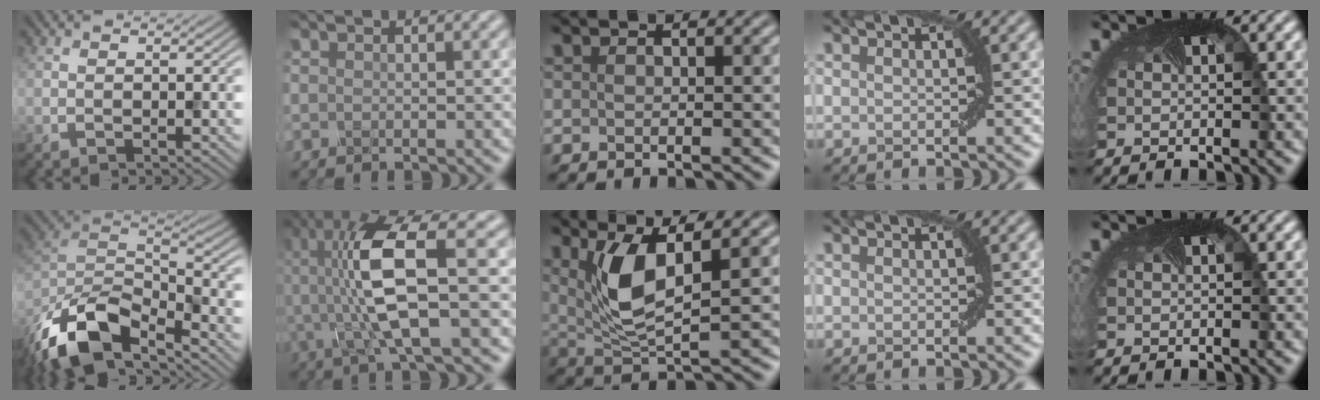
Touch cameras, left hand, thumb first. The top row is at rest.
{"thumb": {"total": 15.2, "force": [-10.3, 6.4, 9.3], "torque": [-0.227, -0.022, -0.187]}, "index": {"total": 8.4, "force": [0.8, 1.6, 8.2], "torque": [-0.171, 0.013, 0.025]}, "middle": {"total": 4.8, "force": [1.3, 1.4, 4.4], "torque": [-0.098, -0.009, 0.041]}}